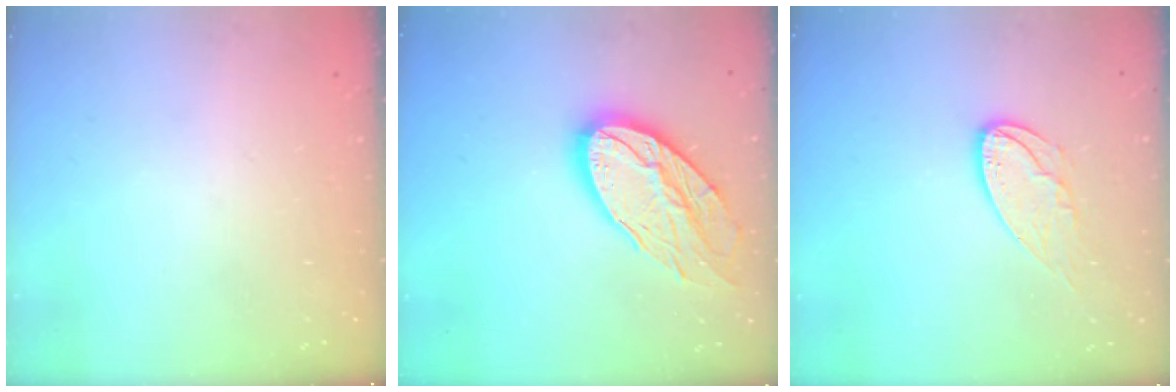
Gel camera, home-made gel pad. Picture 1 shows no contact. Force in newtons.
{"total": 19.0, "press": 18.9, "slide": 1.5}
{"total": 10.1, "press": 10.1, "slide": 0.6}